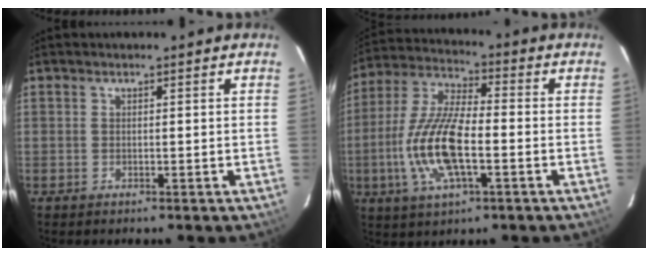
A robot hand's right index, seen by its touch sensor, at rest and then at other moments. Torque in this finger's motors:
{"motor_torque": [2.04, -0.09, 1.05, 0.20]}